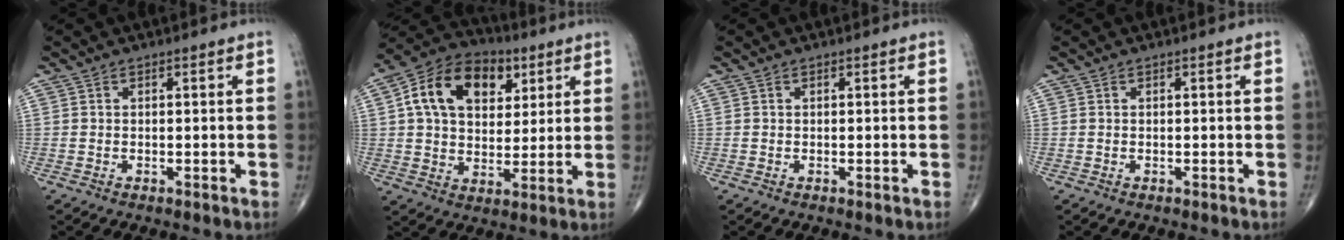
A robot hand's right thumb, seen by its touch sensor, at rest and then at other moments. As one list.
[{"total": 17.0, "force": [5.7, 11.6, 11.1], "torque": [-0.162, 0.001, 0.093]}, {"total": 0.0}, {"total": 0.0}]